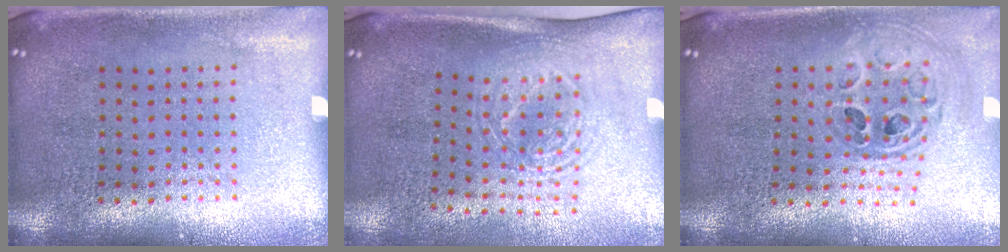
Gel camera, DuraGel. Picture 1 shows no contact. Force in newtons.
{"total": 1.7, "press": 1.3, "slide": 1.1}
{"total": 1.0, "press": 1.0, "slide": 0.2}